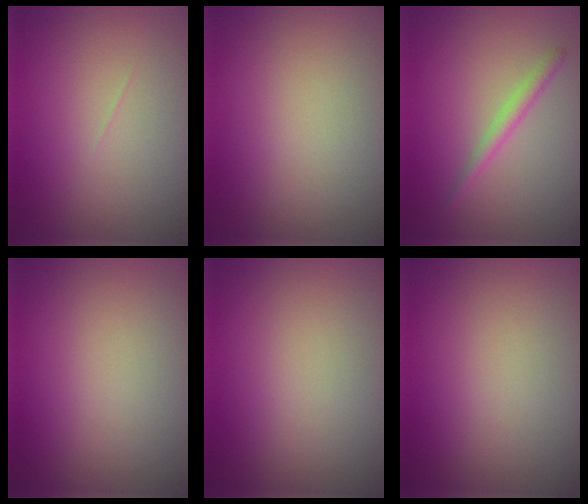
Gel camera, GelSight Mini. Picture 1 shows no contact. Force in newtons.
{"total": 0.0}
{"total": 1.4, "press": 1.4, "slide": 0.1}
{"total": 0.0}
{"total": 0.0}
{"total": 0.0}